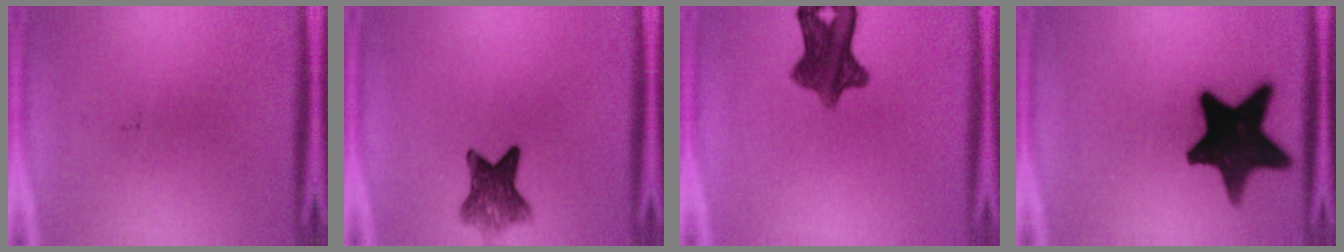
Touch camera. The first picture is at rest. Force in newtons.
{"total": 6.5}
{"total": 9.2}
{"total": 17.9}